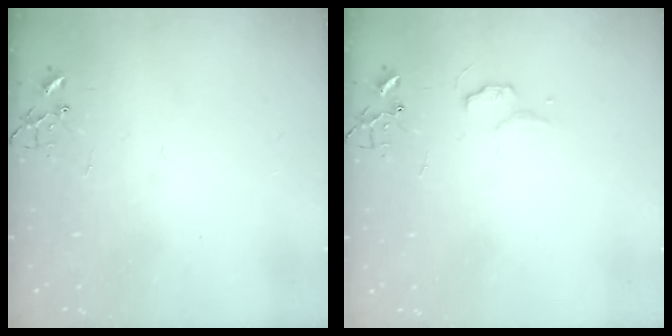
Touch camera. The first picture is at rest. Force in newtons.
{"total": 4.9, "press": 4.9, "slide": 0.6}